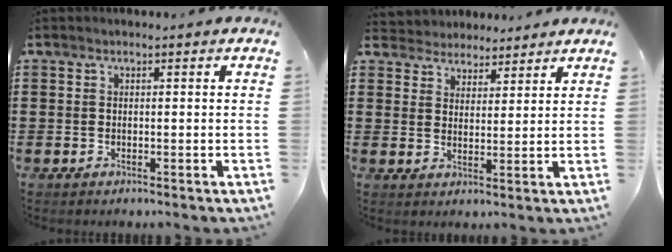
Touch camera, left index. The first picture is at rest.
{"total": 3.8, "force": [3.5, 1.4, -0.5], "torque": [-0.009, -0.008, 0.065]}